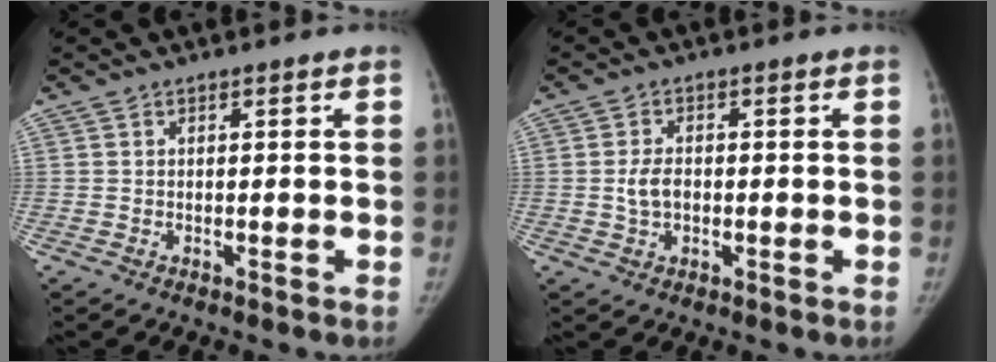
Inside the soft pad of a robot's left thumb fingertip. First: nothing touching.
{"total": 3.6, "force": [-0.3, 2.2, 2.8], "torque": [-0.055, 0.009, -0.005]}